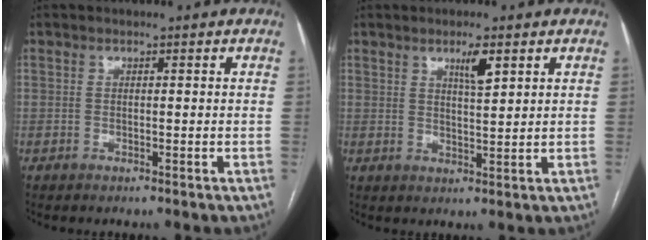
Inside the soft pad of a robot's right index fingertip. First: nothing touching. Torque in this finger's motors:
{"motor_torque": [0.10, 0.08, 0.11, 0.04]}